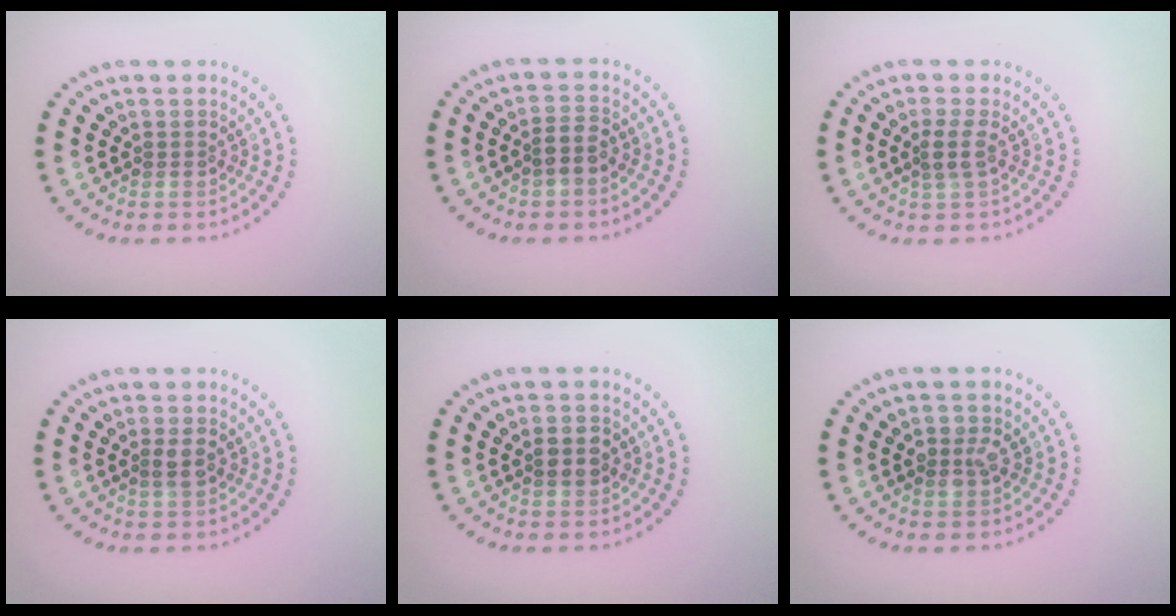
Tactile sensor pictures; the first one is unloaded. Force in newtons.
{"total": 2.0, "press": 1.8, "slide": 0.8}
{"total": 1.7, "press": 1.4, "slide": 1.0}
{"total": 1.8, "press": 1.8, "slide": 0.3}
{"total": 2.7, "press": 2.7, "slide": 0.2}
{"total": 2.0, "press": 2.0, "slide": 0.2}